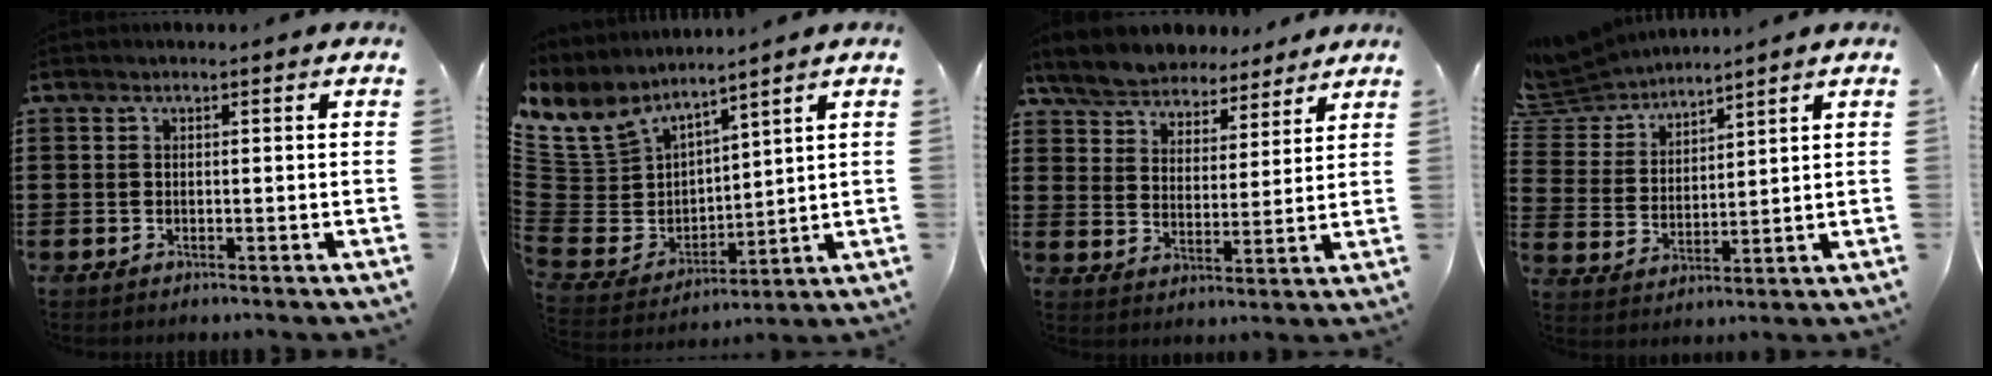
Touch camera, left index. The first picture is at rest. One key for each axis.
{"total": 8.5, "fx": 6.4, "fy": 5.5, "fz": 0.9, "tx": -0.076, "ty": -0.056, "tz": 0.125}
{"total": 6.1, "fx": 5.8, "fy": 1.6, "fz": 1.0, "tx": -0.050, "ty": -0.024, "tz": 0.103}
{"total": 5.4, "fx": 5.1, "fy": 1.7, "fz": -0.3, "tx": -0.028, "ty": -0.033, "tz": 0.090}